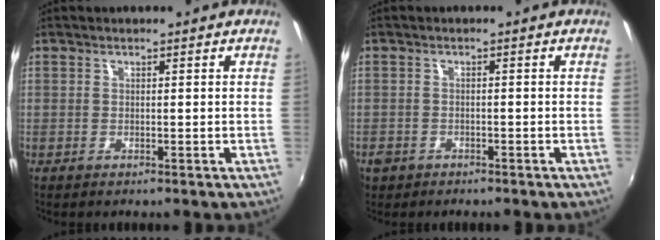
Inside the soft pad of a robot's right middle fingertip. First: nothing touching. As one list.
[{"total": 3.1, "force": [-1.8, 2.3, 0.9], "torque": [-0.030, -0.003, -0.029]}]